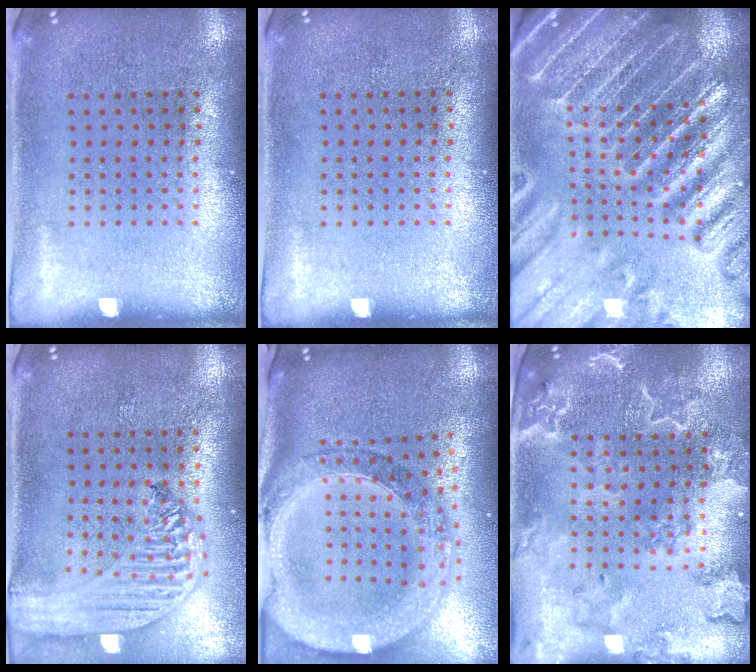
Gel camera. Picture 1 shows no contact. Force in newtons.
{"total": 0.0}
{"total": 4.8, "press": 4.3, "slide": 2.1}
{"total": 2.9, "press": 2.3, "slide": 1.7}
{"total": 2.8, "press": 2.4, "slide": 1.4}
{"total": 2.9, "press": 2.7, "slide": 1.1}